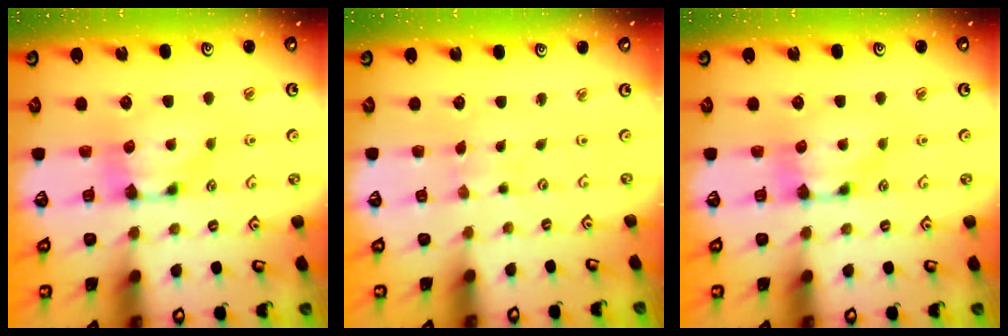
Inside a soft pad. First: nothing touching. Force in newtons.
{"total": 4.1, "press": 4.1, "slide": 0.1}
{"total": 0.0}